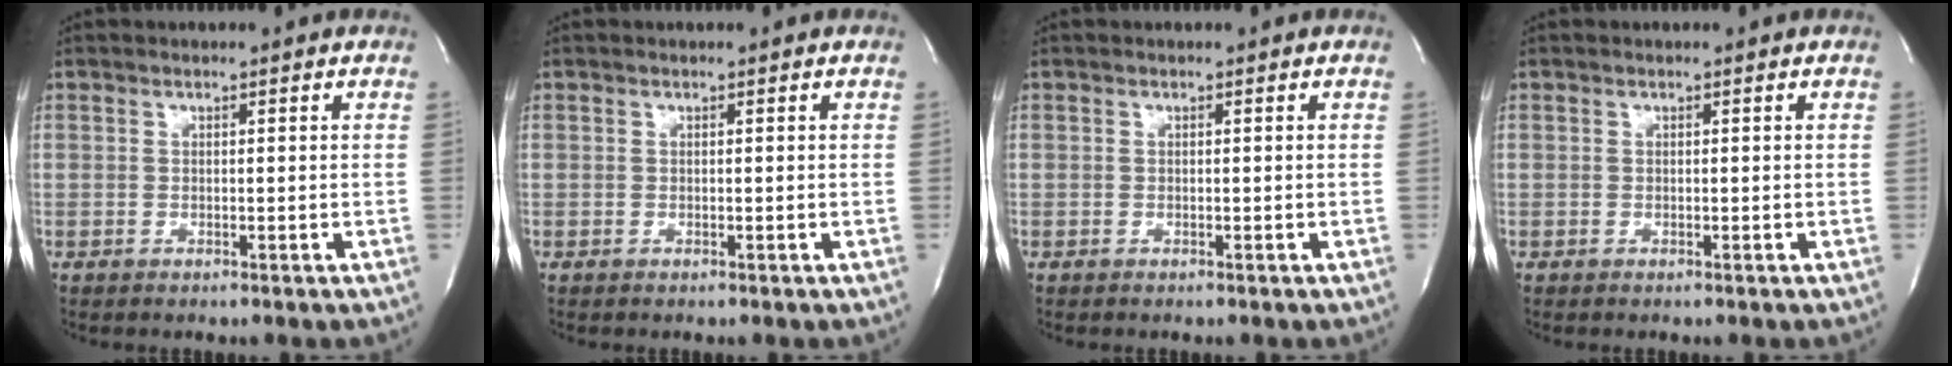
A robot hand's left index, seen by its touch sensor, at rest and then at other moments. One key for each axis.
{"total": 0.0}
{"total": 0.0}
{"total": 0.0}